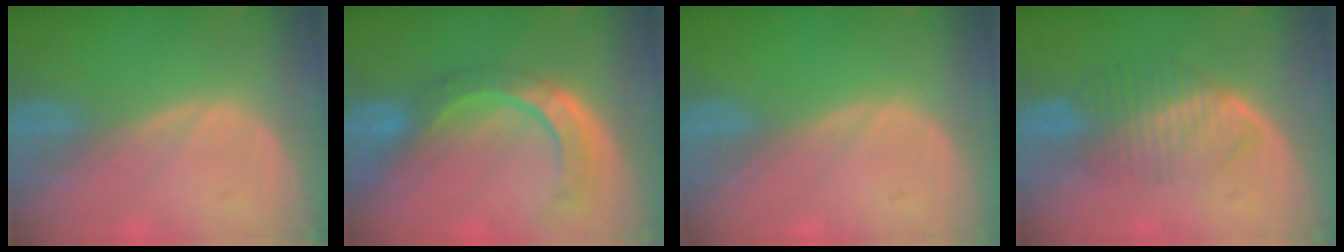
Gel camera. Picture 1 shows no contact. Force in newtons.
{"total": 8.6, "press": 7.3, "slide": 4.7}
{"total": 0.0}
{"total": 6.6, "press": 6.2, "slide": 2.3}